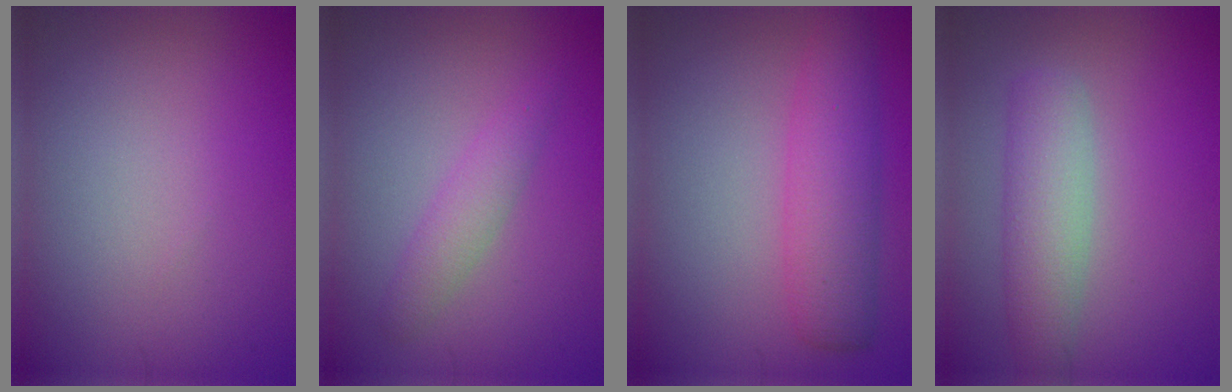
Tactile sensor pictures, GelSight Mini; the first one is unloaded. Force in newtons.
{"total": 2.1, "press": 2.1, "slide": 0.2}
{"total": 4.9, "press": 4.8, "slide": 0.1}
{"total": 4.2, "press": 4.2, "slide": 0.3}